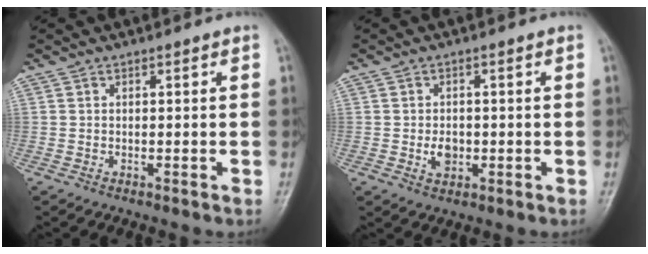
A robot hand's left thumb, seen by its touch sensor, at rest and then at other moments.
{"total": 3.5, "force": [-0.6, 2.6, 2.3], "torque": [-0.031, 0.000, -0.007]}